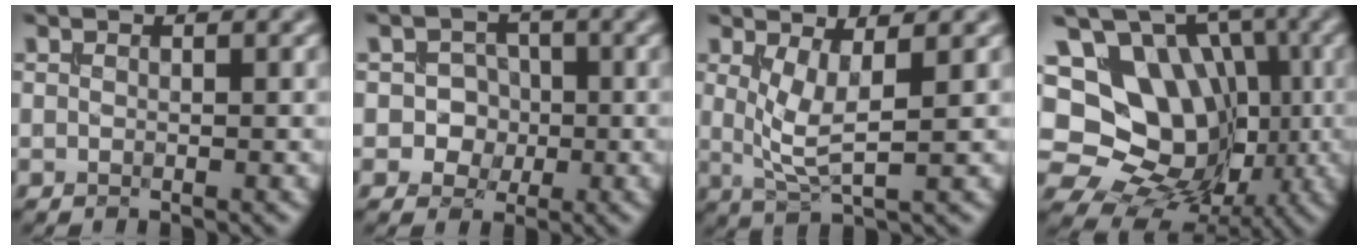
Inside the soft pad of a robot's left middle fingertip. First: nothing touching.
{"total": 3.3, "force": [-0.6, 3.0, 1.2], "torque": [0.001, 0.005, -0.028]}
{"total": 3.7, "force": [0.9, 1.0, 3.4], "torque": [-0.077, -0.009, 0.022]}
{"total": 15.1, "force": [2.3, 12.4, 8.2], "torque": [-0.157, 0.031, 0.029]}